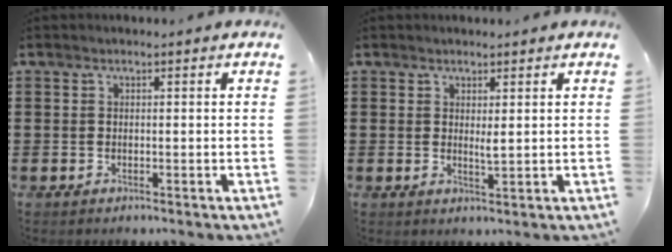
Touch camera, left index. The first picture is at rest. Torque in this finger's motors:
{"motor_torque": [0.37, -0.17, 0.04, 0.03]}